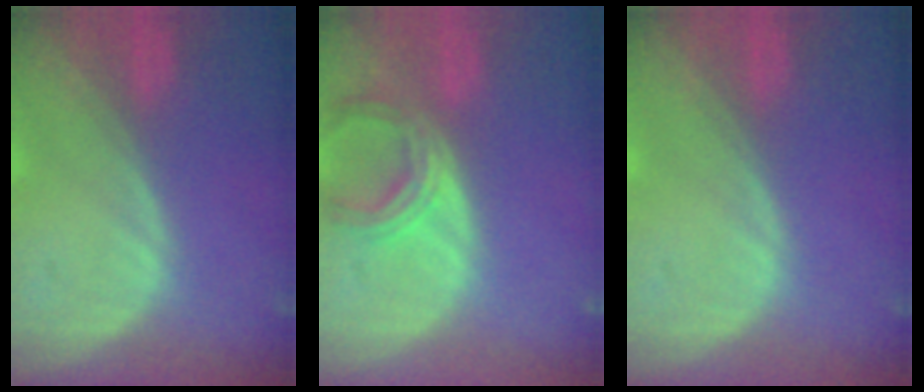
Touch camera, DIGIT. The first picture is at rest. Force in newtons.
{"total": 5.8, "press": 5.4, "slide": 2.2}
{"total": 0.0}